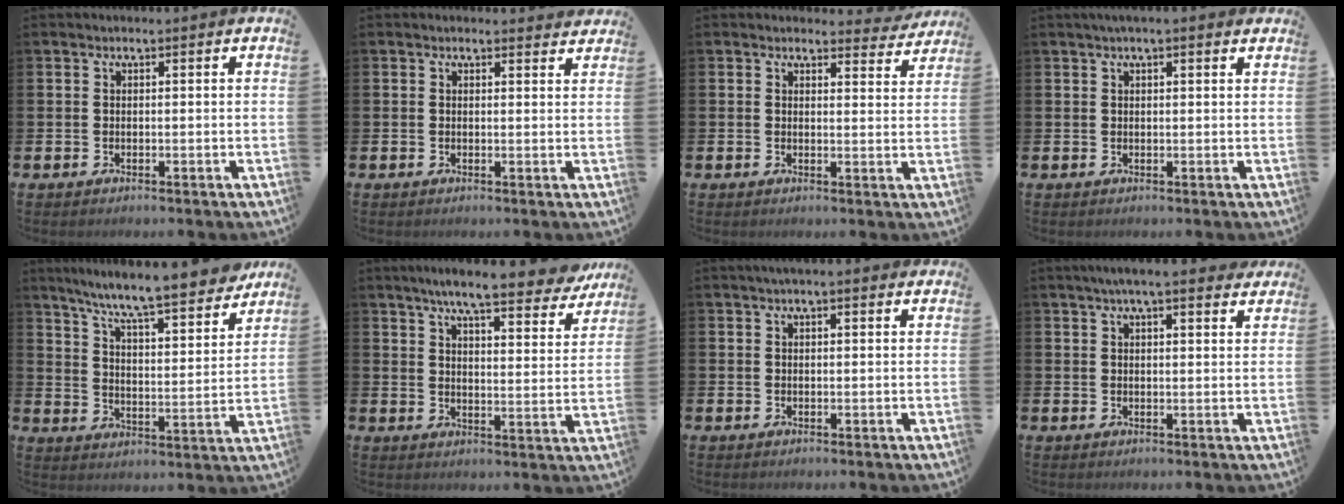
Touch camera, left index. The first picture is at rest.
{"total": 1.2, "force": [1.1, 0.4, 0.1], "torque": [0.008, -0.003, 0.018]}
{"total": 2.6, "force": [2.5, 0.7, 0.2], "torque": [0.008, -0.017, 0.038]}
{"total": 1.7, "force": [1.4, 0.1, 1.0], "torque": [-0.009, -0.002, 0.021]}
{"total": 9.5, "force": [8.8, 0.2, 3.6], "torque": [-0.096, -0.063, 0.147]}
{"total": 8.2, "force": [7.4, 0.9, 3.5], "torque": [-0.071, -0.043, 0.124]}
{"total": 1.9, "force": [1.6, 0.2, 0.9], "torque": [-0.008, -0.002, 0.026]}
{"total": 4.7, "force": [4.1, 0.4, 2.2], "torque": [-0.039, -0.012, 0.070]}